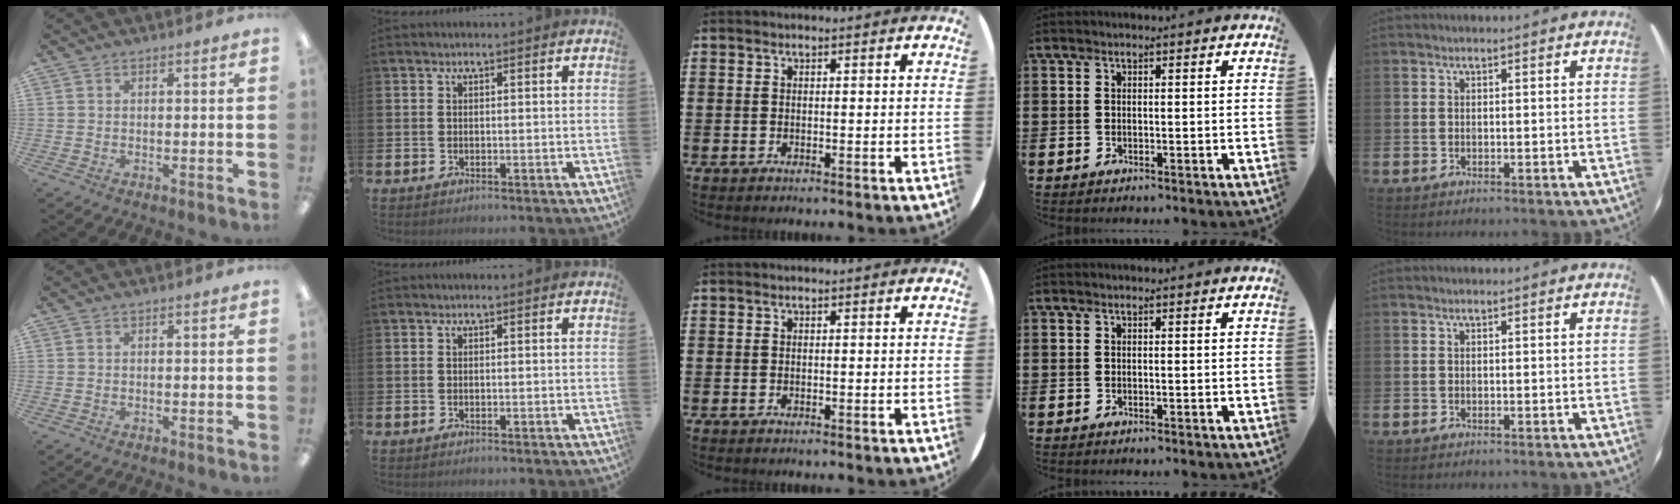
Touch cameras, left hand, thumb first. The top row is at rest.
{}